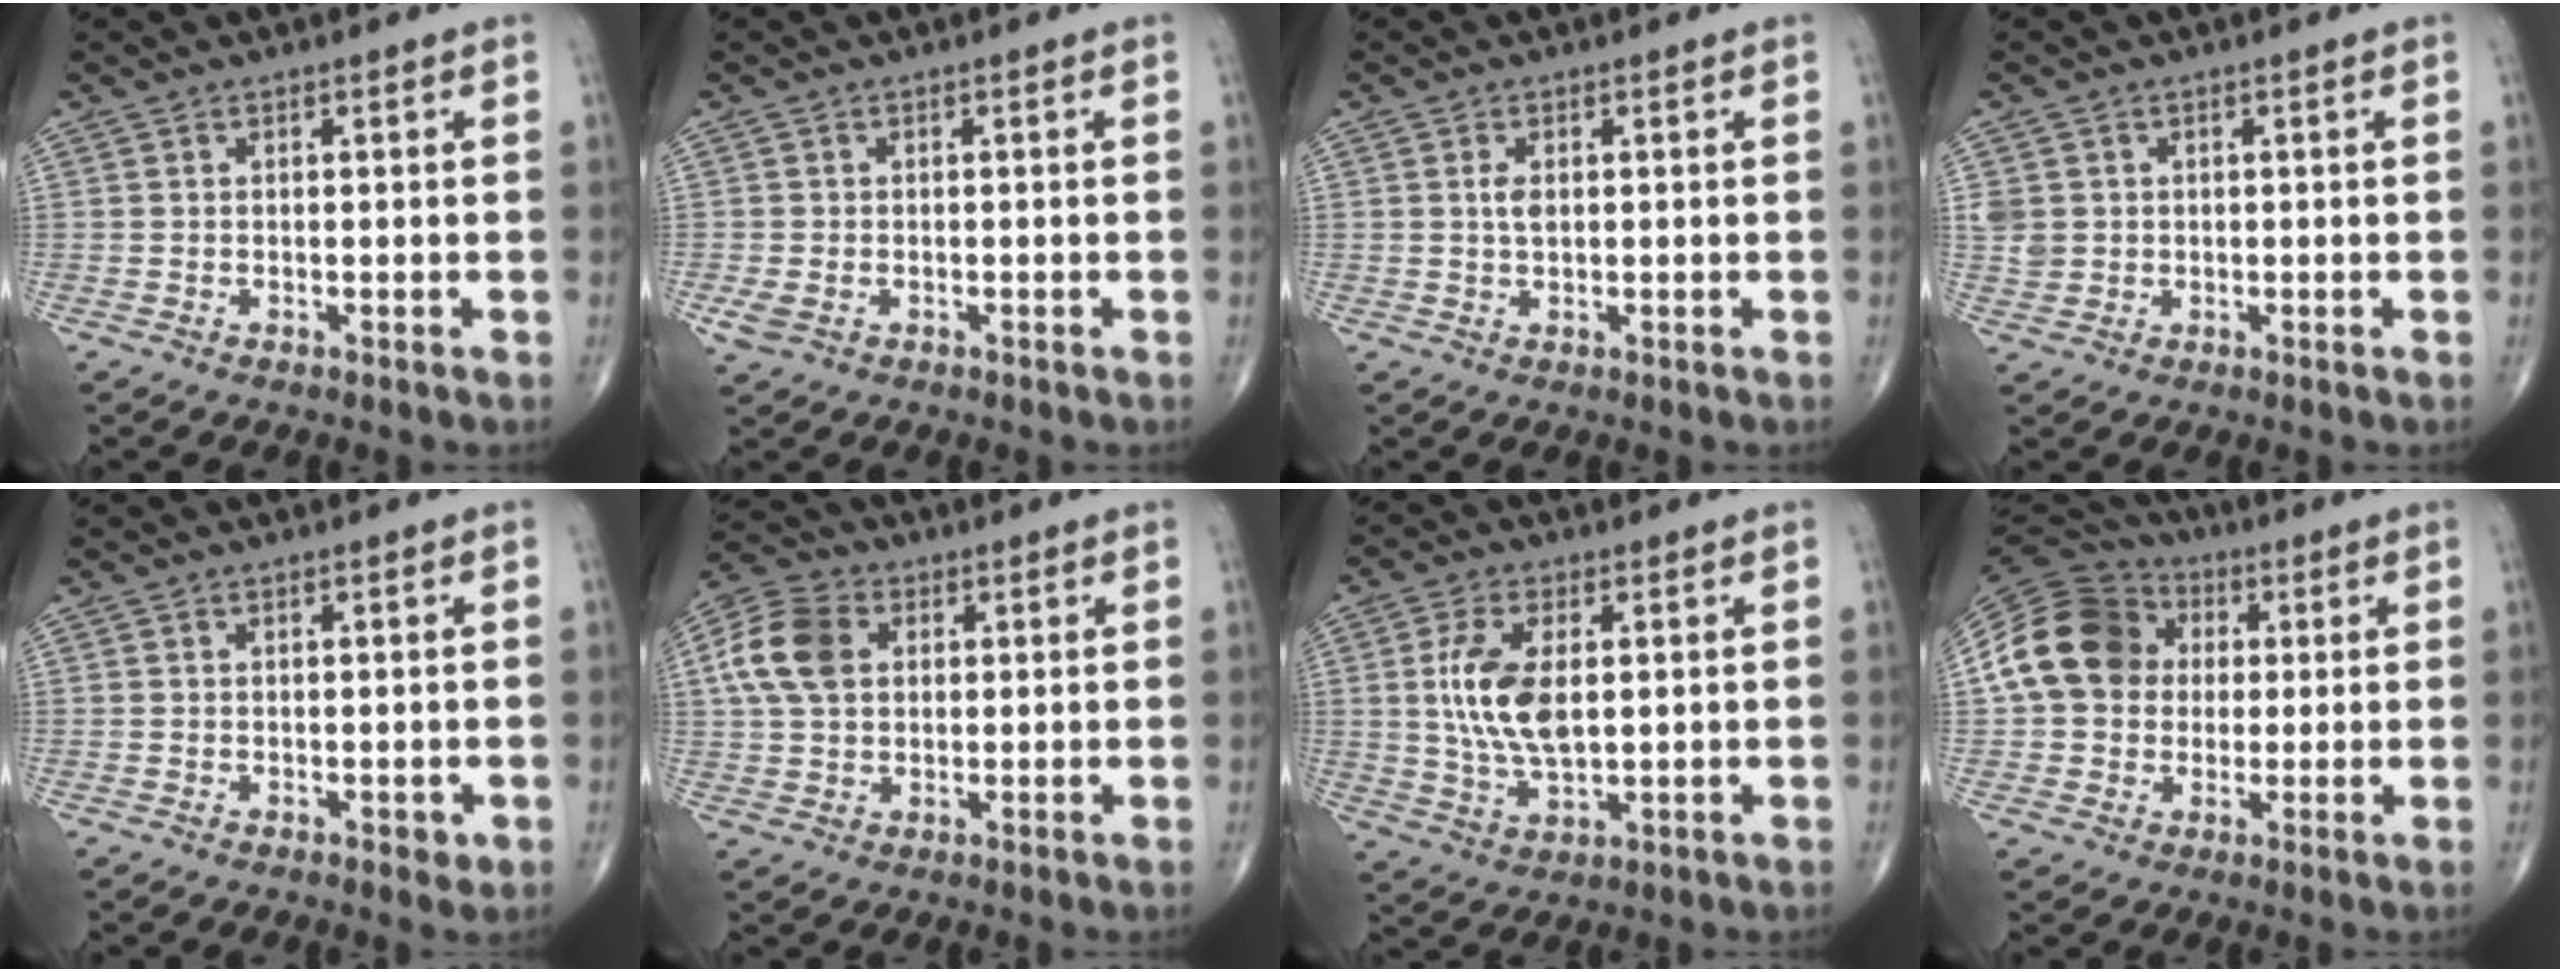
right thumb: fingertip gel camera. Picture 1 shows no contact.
{"total": 2.8, "force": [-0.7, 2.1, 1.7], "torque": [-0.043, -0.003, -0.006]}
{"total": 2.0, "force": [0.4, 1.1, 1.6], "torque": [-0.031, -0.002, 0.009]}
{"total": 3.4, "force": [0.5, 3.1, 1.3], "torque": [-0.017, 0.004, 0.017]}
{"total": 1.6, "force": [-0.1, 0.9, 1.2], "torque": [-0.011, -0.002, 0.000]}
{"total": 10.6, "force": [2.4, 7.6, 6.9], "torque": [-0.131, 0.011, 0.038]}
{"total": 10.8, "force": [1.5, 5.4, 9.2], "torque": [-0.185, -0.010, 0.035]}
{"total": 16.8, "force": [2.3, 13.8, 9.1], "torque": [-0.162, 0.029, 0.036]}